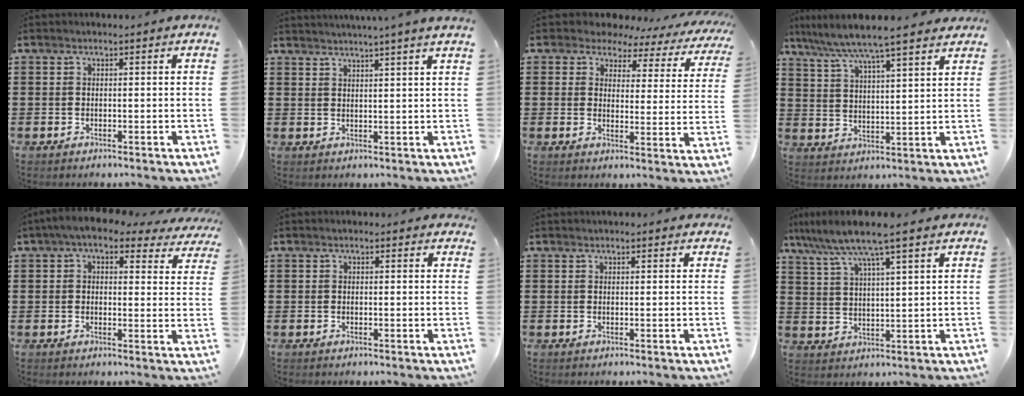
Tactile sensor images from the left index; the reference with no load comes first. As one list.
[{"total": 2.6, "force": [2.3, -1.1, 0.4], "torque": [-0.012, -0.010, 0.043]}, {"total": 3.9, "force": [3.1, 2.2, 0.9], "torque": [-0.039, -0.010, 0.049]}, {"total": 6.2, "force": [5.5, -0.4, 2.8], "torque": [-0.078, -0.030, 0.090]}, {"total": 5.3, "force": [4.2, 1.5, 2.8], "torque": [-0.069, -0.008, 0.074]}, {"total": 0.6, "force": [0.5, 0.2, 0.3], "torque": [-0.005, 0.003, 0.009]}, {"total": 1.1, "force": [1.0, 0.2, 0.3], "torque": [-0.008, 0.003, 0.019]}, {"total": 7.4, "force": [6.0, -0.2, 4.4], "torque": [-0.105, -0.023, 0.101]}]